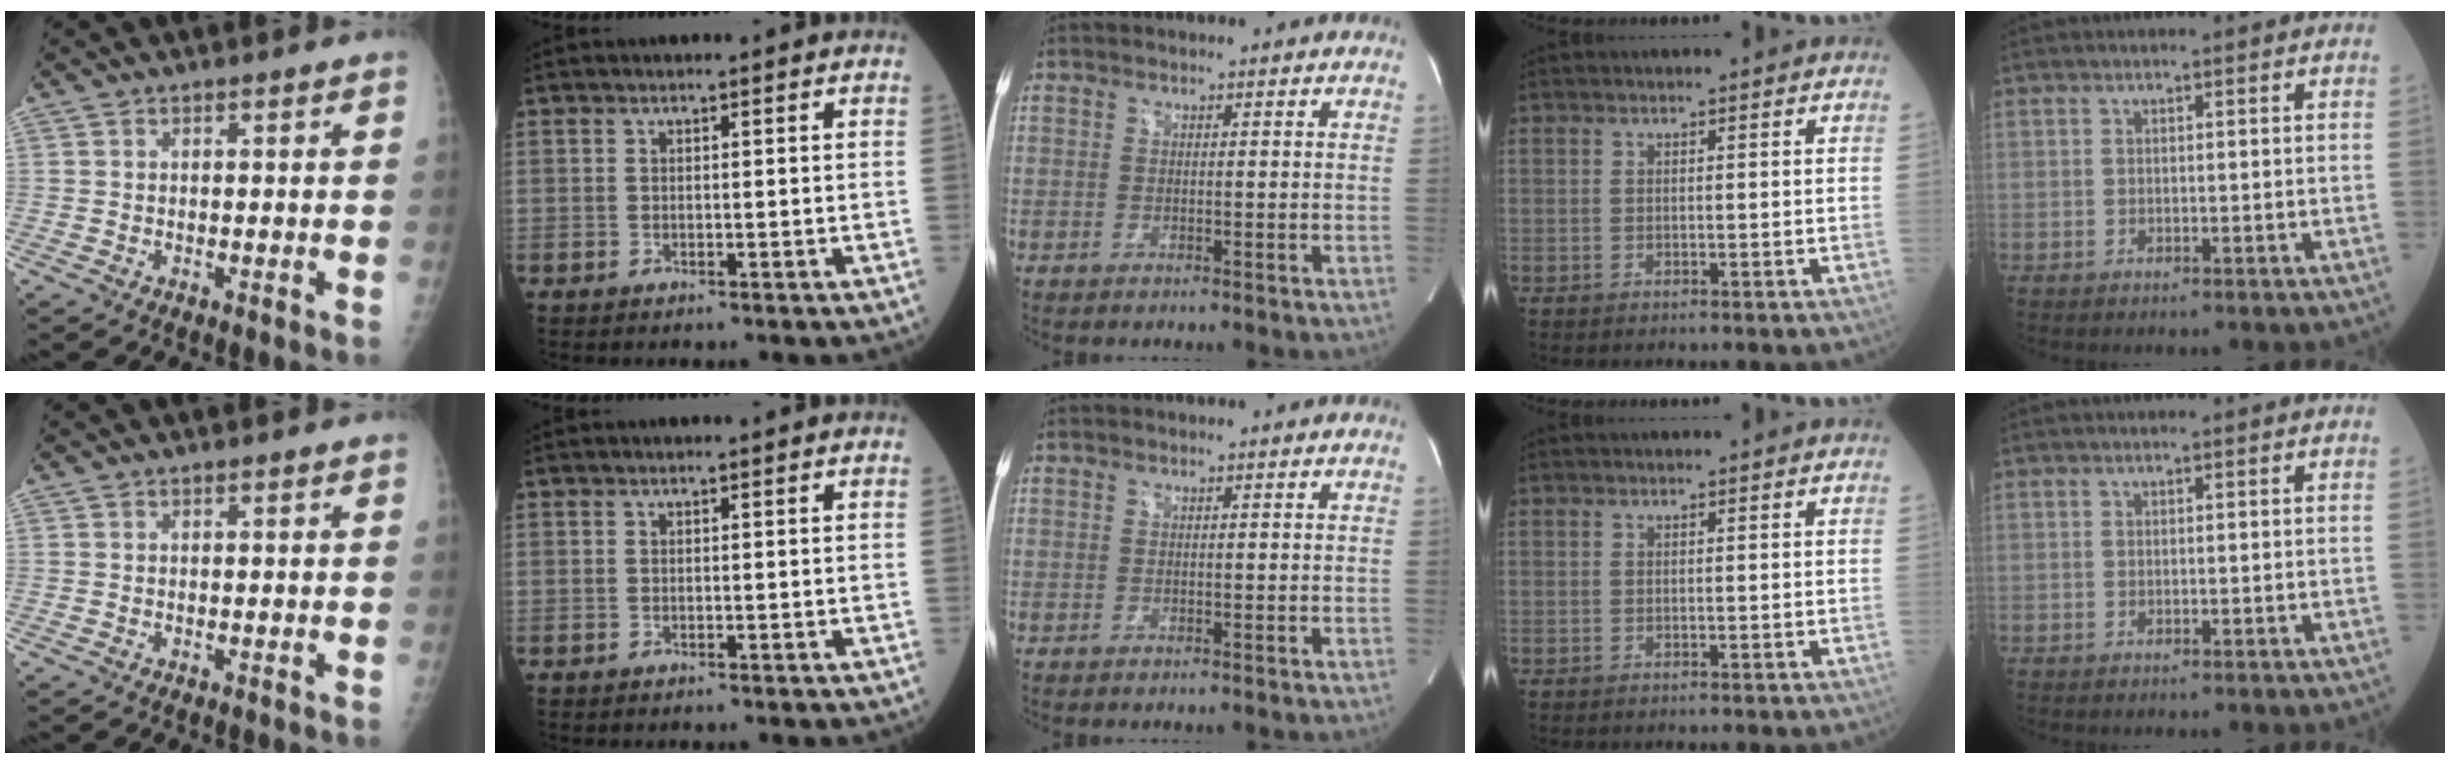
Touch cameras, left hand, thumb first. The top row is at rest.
{}